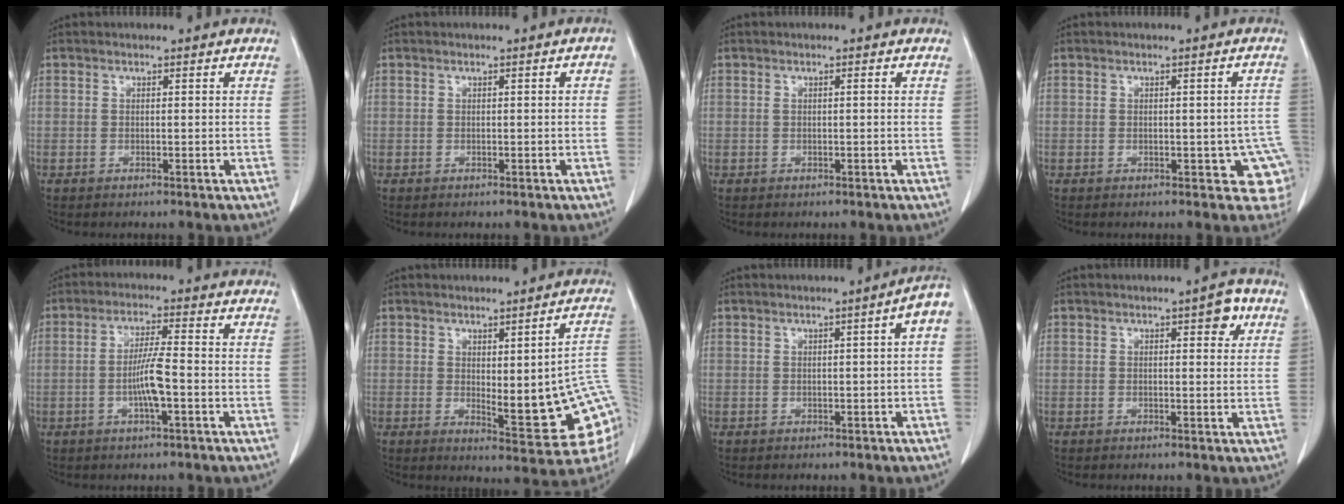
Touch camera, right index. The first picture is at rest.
{"total": 0.6, "force": [0.0, 0.2, 0.6], "torque": [-0.004, 0.002, 0.001]}
{"total": 0.6, "force": [0.1, 0.0, 0.6], "torque": [-0.012, 0.002, 0.002]}
{"total": 6.0, "force": [-1.3, 2.8, 5.1], "torque": [-0.036, 0.012, -0.011]}
{"total": 5.7, "force": [-1.5, 0.2, 5.5], "torque": [-0.111, 0.000, -0.028]}
{"total": 14.6, "force": [-0.7, 3.1, 14.3], "torque": [-0.142, 0.002, 0.003]}
{"total": 3.5, "force": [0.1, 0.2, 3.4], "torque": [-0.038, 0.009, 0.000]}
{"total": 3.3, "force": [1.5, 1.1, 2.8], "torque": [-0.029, 0.003, 0.016]}